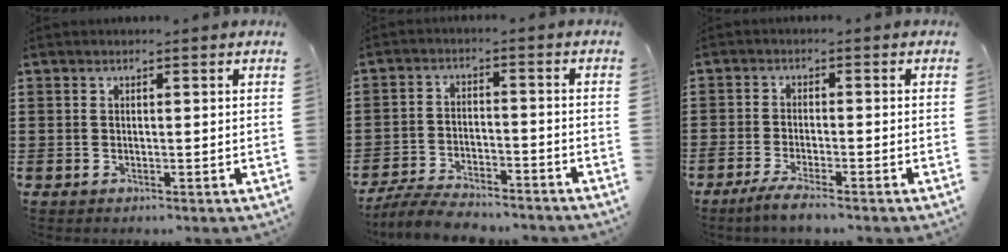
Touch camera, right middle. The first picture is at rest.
{"total": 6.0, "force": [-5.6, 0.8, 1.7], "torque": [-0.038, 0.003, -0.112]}
{"total": 3.0, "force": [-2.5, 0.0, 1.6], "torque": [-0.041, -0.007, -0.052]}